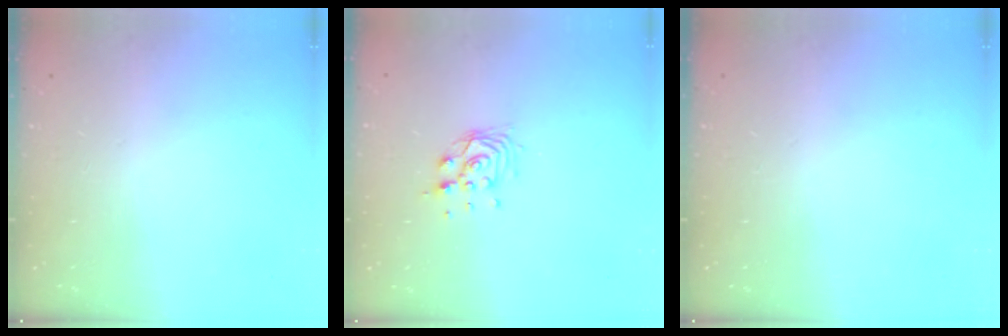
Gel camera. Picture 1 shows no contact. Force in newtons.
{"total": 9.4, "press": 9.2, "slide": 1.9}
{"total": 0.0}